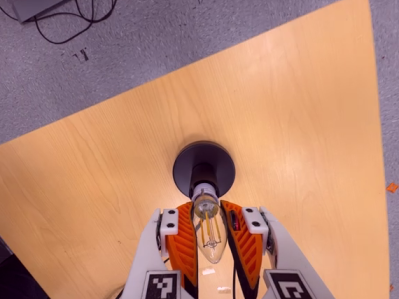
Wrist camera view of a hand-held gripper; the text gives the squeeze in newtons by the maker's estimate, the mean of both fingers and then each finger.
{"total": 19.0, "left": 19.2, "right": 18.8}